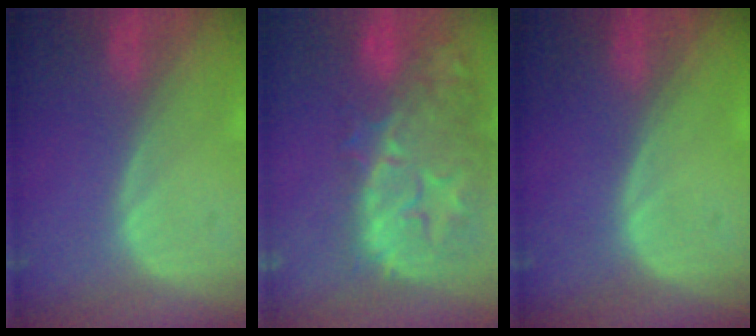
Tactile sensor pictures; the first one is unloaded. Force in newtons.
{"total": 14.9, "press": 11.8, "slide": 9.0}
{"total": 0.0}